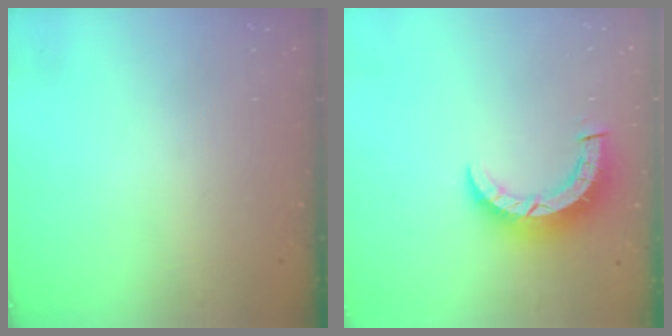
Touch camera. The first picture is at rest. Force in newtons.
{"total": 7.7, "press": 7.6, "slide": 0.8}